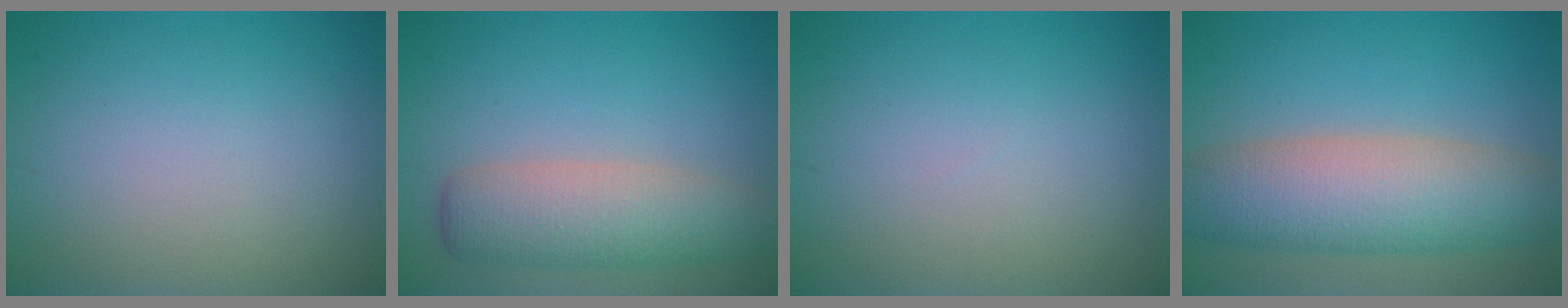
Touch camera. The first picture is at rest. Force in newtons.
{"total": 5.5, "press": 5.5, "slide": 0.2}
{"total": 0.0}
{"total": 8.8, "press": 8.7, "slide": 0.7}